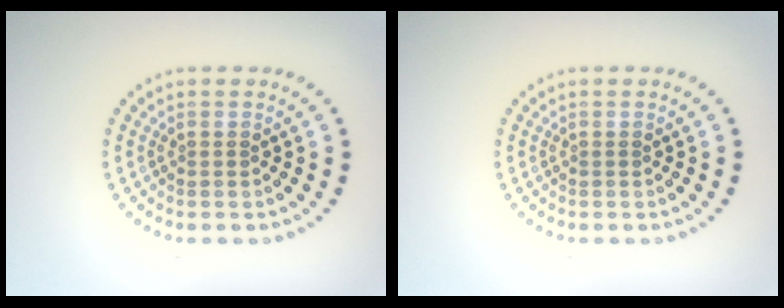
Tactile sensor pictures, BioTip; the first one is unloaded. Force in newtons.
{"total": 0.0}